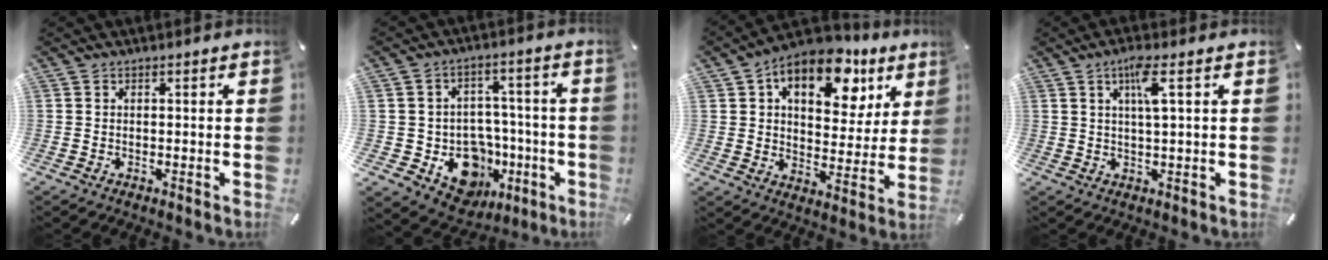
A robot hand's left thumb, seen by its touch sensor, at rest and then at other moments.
{"total": 12.5, "force": [-3.9, 10.8, 4.9], "torque": [-0.045, 0.018, -0.046]}
{"total": 15.0, "force": [8.2, 8.8, 9.0], "torque": [-0.116, -0.044, 0.134]}
{"total": 5.8, "force": [2.1, 0.7, 5.3], "torque": [-0.109, 0.002, 0.032]}